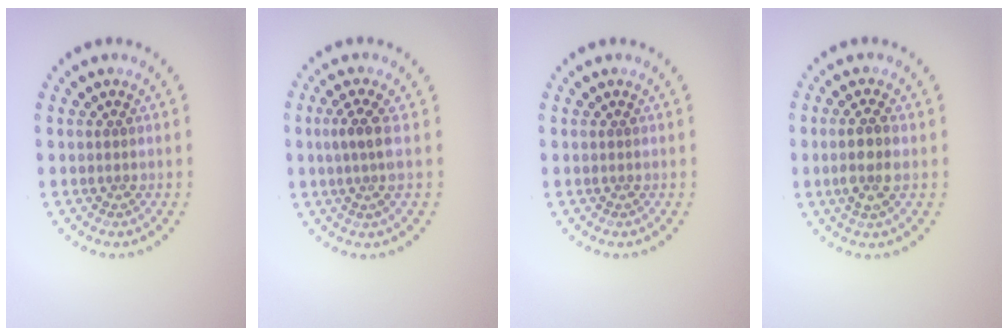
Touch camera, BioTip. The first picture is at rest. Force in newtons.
{"total": 2.6, "press": 2.0, "slide": 1.6}
{"total": 0.0}
{"total": 2.8, "press": 2.6, "slide": 1.1}